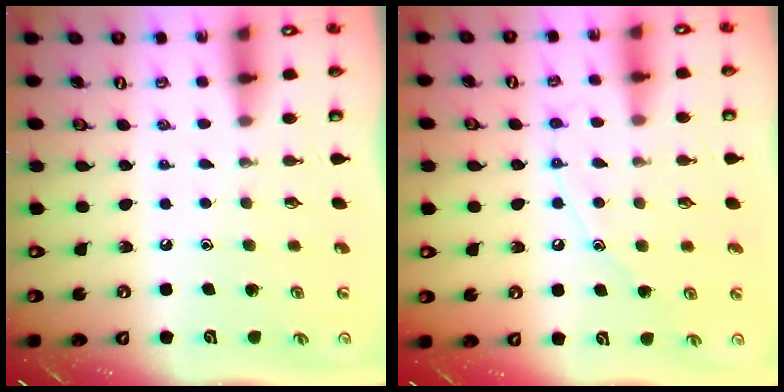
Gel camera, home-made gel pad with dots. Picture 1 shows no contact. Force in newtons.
{"total": 8.7, "press": 8.7, "slide": 0.9}